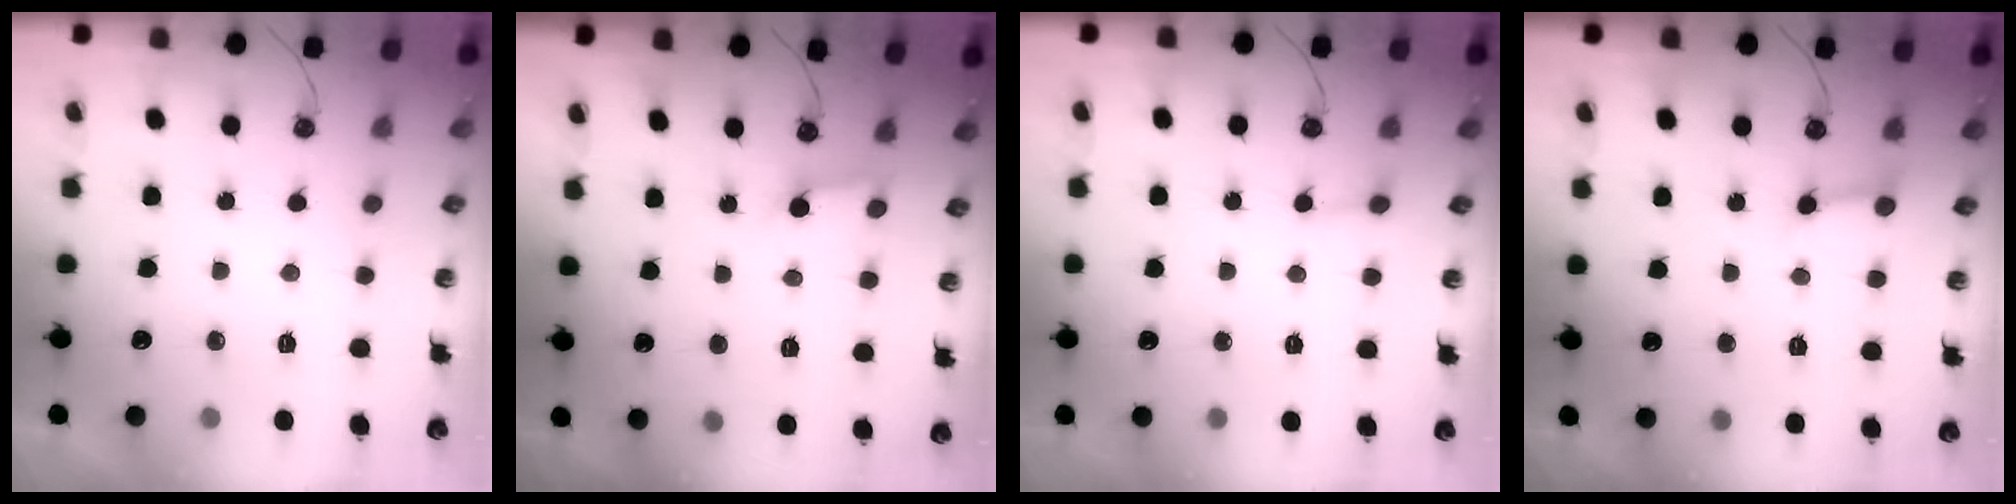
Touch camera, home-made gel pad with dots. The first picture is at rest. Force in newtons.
{"total": 3.7, "press": 3.7, "slide": 0.3}
{"total": 3.8, "press": 3.8, "slide": 0.3}
{"total": 2.7, "press": 2.7, "slide": 0.2}